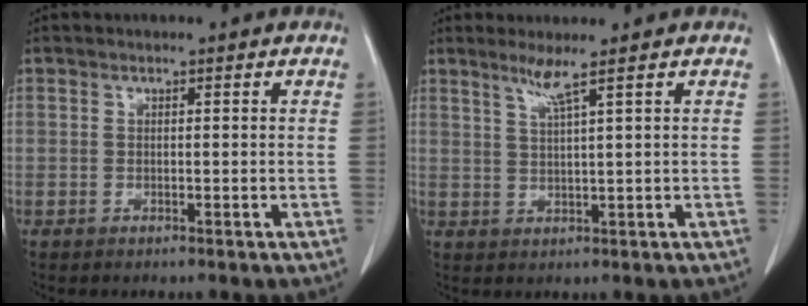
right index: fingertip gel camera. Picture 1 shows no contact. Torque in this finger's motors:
{"motor_torque": [-0.02, 0.20, 0.04, 0.05]}